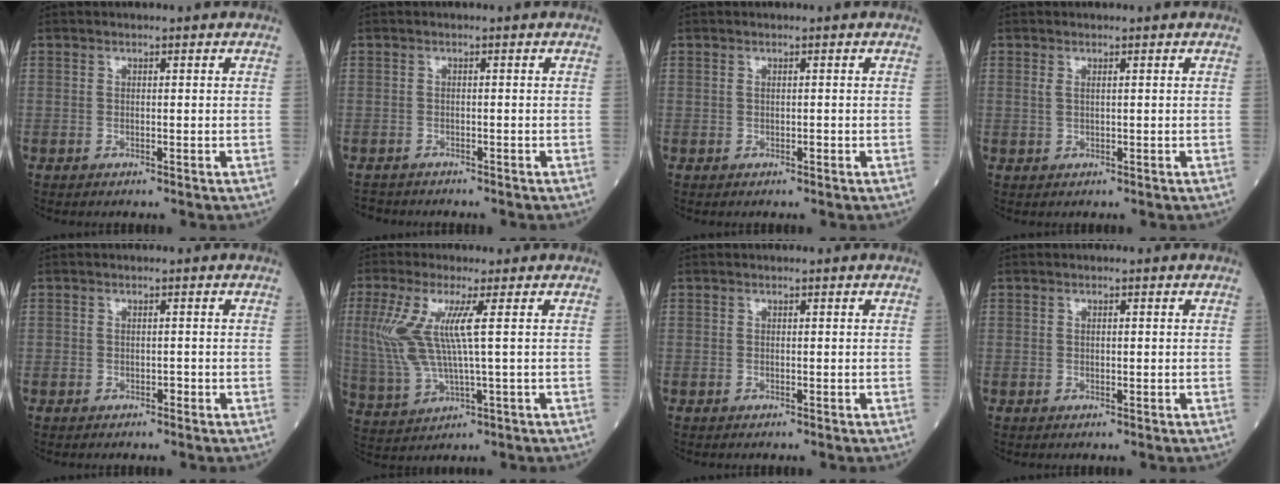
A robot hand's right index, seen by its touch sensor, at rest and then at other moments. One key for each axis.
{"total": 2.3, "fx": -2.1, "fy": 0.8, "fz": -0.3, "tx": 0.000, "ty": -0.005, "tz": -0.039}
{"total": 0.6, "fx": -0.1, "fy": 0.2, "fz": 0.6, "tx": -0.013, "ty": -0.001, "tz": 0.001}
{"total": 1.1, "fx": 0.4, "fy": 0.2, "fz": 1.0, "tx": -0.027, "ty": 0.005, "tz": 0.010}
{"total": 0.6, "fx": -0.2, "fy": 0.4, "fz": 0.4, "tx": -0.006, "ty": 0.001, "tz": -0.005}
{"total": 9.1, "fx": 1.8, "fy": 0.8, "fz": 8.9, "tx": -0.223, "ty": 0.001, "tz": 0.041}
{"total": 0.0}
{"total": 0.6, "fx": 0.1, "fy": 0.2, "fz": 0.5, "tx": -0.010, "ty": 0.000, "tz": 0.002}